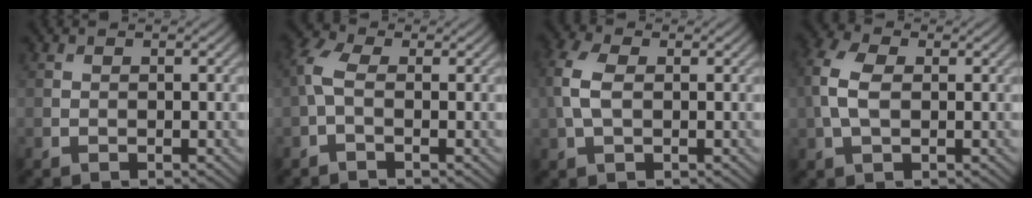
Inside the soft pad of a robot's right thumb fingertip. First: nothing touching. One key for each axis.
{"total": 3.6, "fx": -0.3, "fy": 1.8, "fz": 3.1, "tx": -0.084, "ty": 0.009, "tz": -0.018}
{"total": 5.2, "fx": 0.3, "fy": 3.1, "fz": 4.2, "tx": -0.122, "ty": 0.009, "tz": 0.001}
{"total": 6.2, "fx": 0.3, "fy": 3.8, "fz": 4.9, "tx": -0.140, "ty": 0.009, "tz": -0.002}